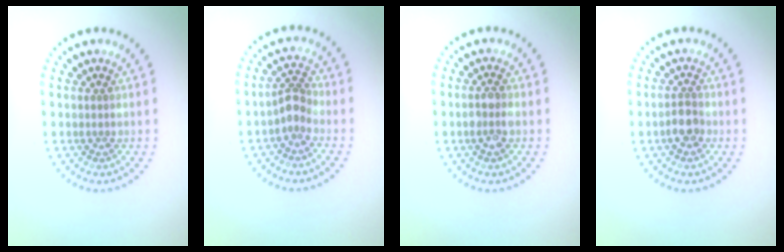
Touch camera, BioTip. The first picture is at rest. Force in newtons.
{"total": 2.0, "press": 1.6, "slide": 1.3}
{"total": 2.2, "press": 2.1, "slide": 0.6}
{"total": 2.0, "press": 1.8, "slide": 0.8}